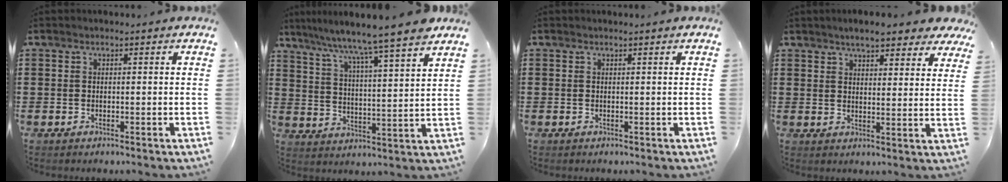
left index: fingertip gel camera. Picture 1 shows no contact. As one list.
[{"total": 6.6, "force": [5.8, -1.5, 2.8], "torque": [-0.080, -0.046, 0.088]}, {"total": 0.0}, {"total": 5.4, "force": [4.9, 1.0, 2.2], "torque": [-0.050, -0.010, 0.087]}]